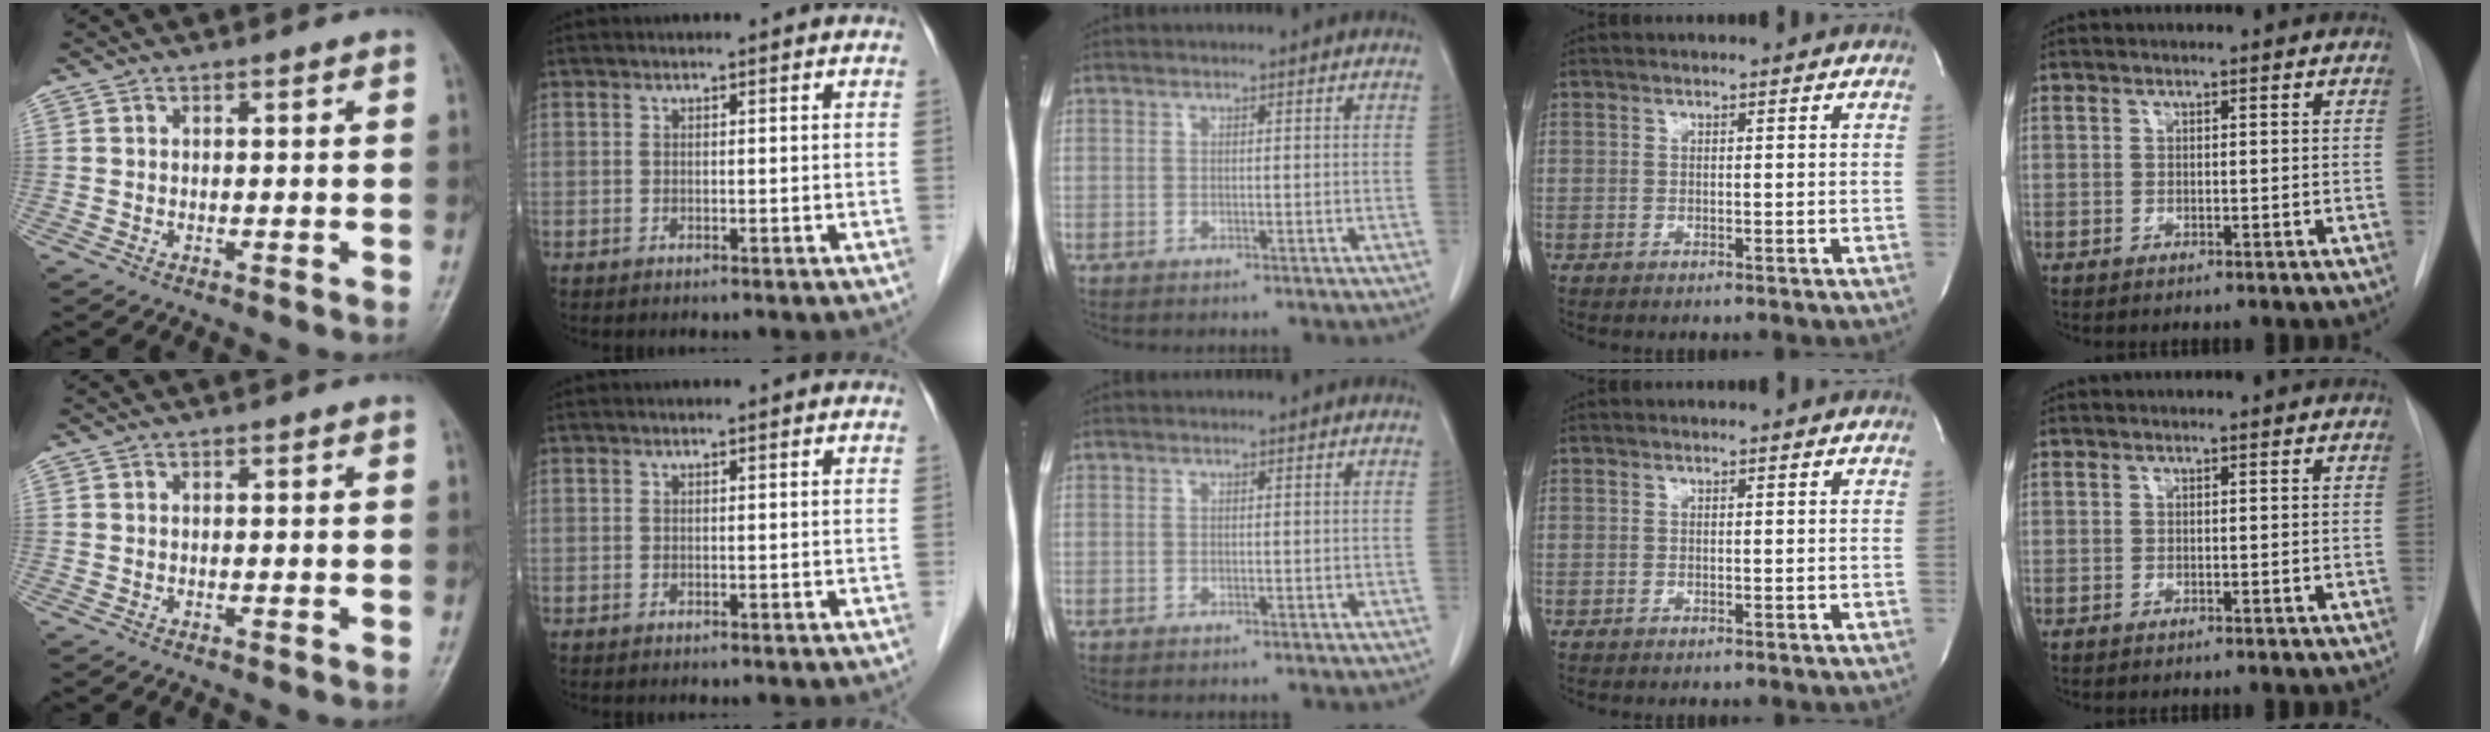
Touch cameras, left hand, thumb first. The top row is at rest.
{}